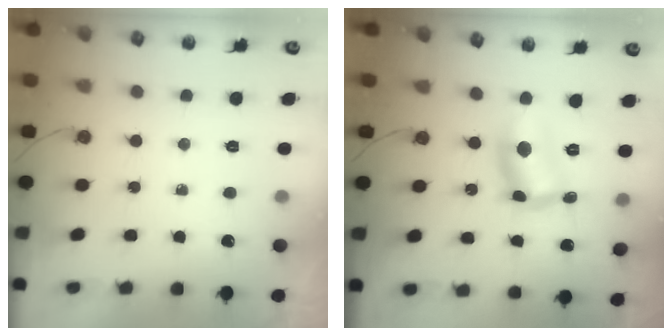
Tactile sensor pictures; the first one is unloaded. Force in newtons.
{"total": 8.1, "press": 8.1, "slide": 0.6}